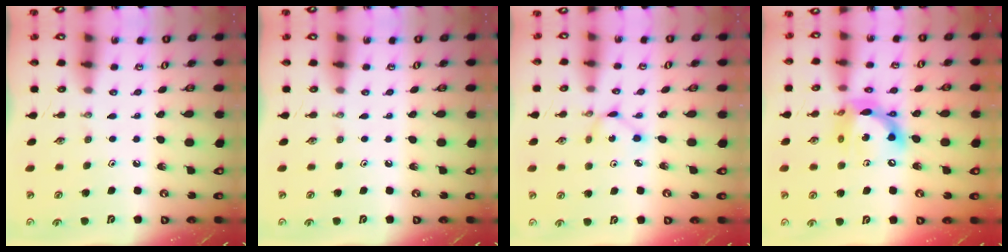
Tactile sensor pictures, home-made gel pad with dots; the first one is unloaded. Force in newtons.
{"total": 0.0}
{"total": 2.0, "press": 2.0, "slide": 0.1}
{"total": 13.8, "press": 13.8, "slide": 0.8}